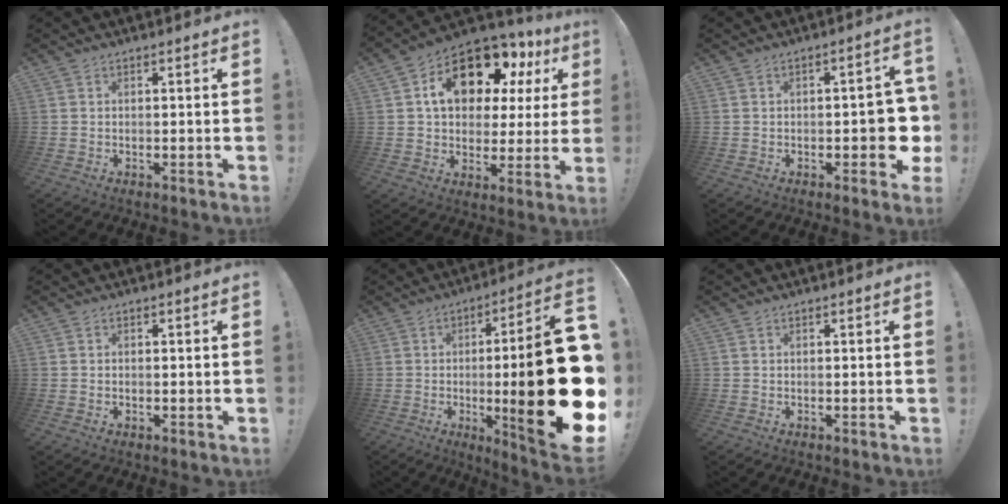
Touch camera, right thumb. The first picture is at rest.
{"total": 16.7, "force": [8.0, 10.0, 10.7], "torque": [-0.172, -0.040, 0.146]}
{"total": 7.2, "force": [-2.2, 3.5, 5.9], "torque": [-0.067, 0.010, -0.032]}
{"total": 0.6, "force": [-0.3, 0.6, 0.1], "torque": [-0.009, 0.005, -0.003]}
{"total": 30.6, "force": [-3.6, 6.0, 29.8], "torque": [-0.429, -0.006, -0.042]}
{"total": 0.0}